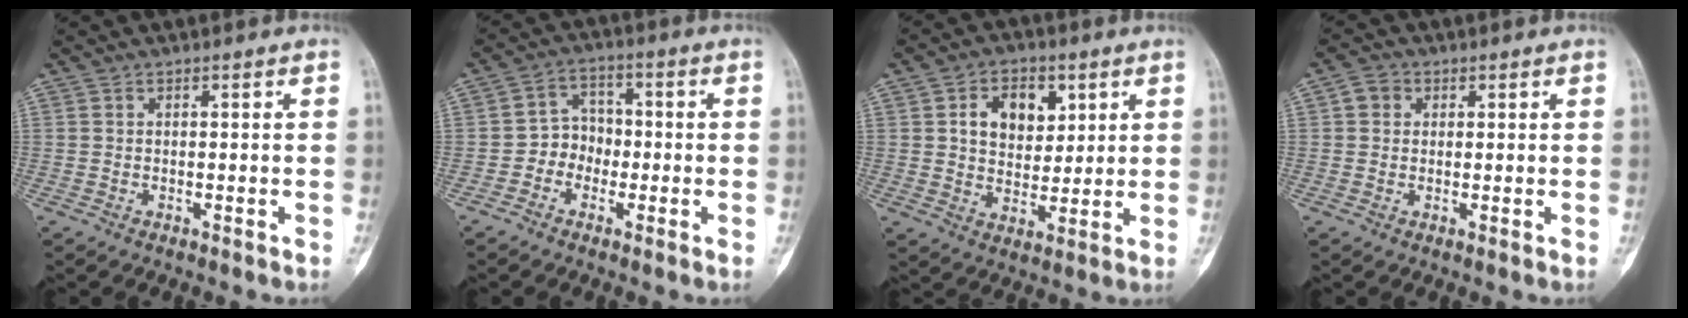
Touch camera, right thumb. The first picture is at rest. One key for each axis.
{"total": 5.7, "fx": -1.7, "fy": 5.0, "fz": 2.2, "tx": -0.002, "ty": 0.024, "tz": -0.044}
{"total": 9.7, "fx": 3.2, "fy": 6.9, "fz": 6.1, "tx": -0.056, "ty": -0.011, "tz": 0.056}
{"total": 2.9, "fx": 0.7, "fy": 2.5, "fz": 1.2, "tx": -0.006, "ty": 0.004, "tz": 0.008}